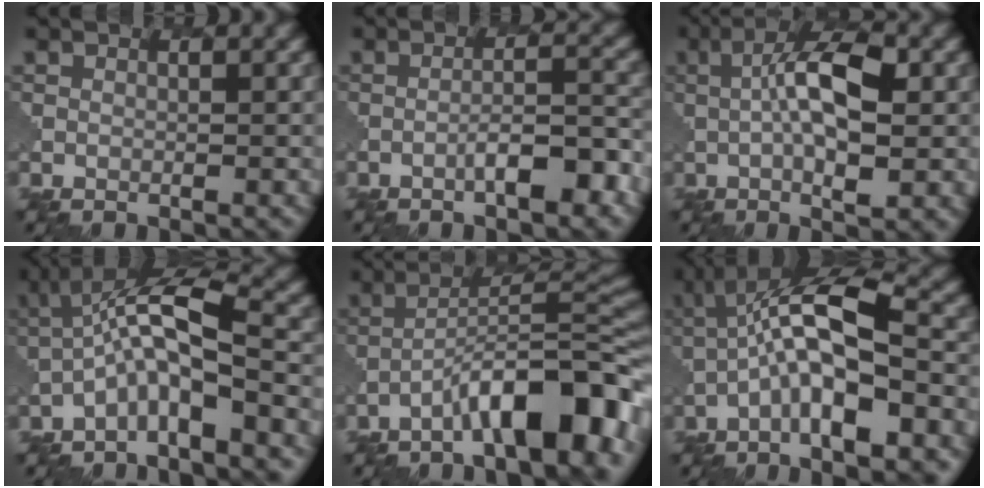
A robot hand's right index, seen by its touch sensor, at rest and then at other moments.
{"total": 3.5, "force": [-2.0, 0.7, 2.8], "torque": [-0.047, 0.013, -0.031]}
{"total": 7.0, "force": [0.5, 2.0, 6.7], "torque": [-0.116, 0.004, 0.009]}
{"total": 5.9, "force": [-2.4, 1.2, 5.3], "torque": [-0.099, 0.020, -0.049]}
{"total": 9.6, "force": [-5.6, 2.2, 7.4], "torque": [-0.111, 0.023, -0.086]}
{"total": 9.5, "force": [-2.2, 2.4, 8.9], "torque": [-0.159, 0.020, -0.035]}